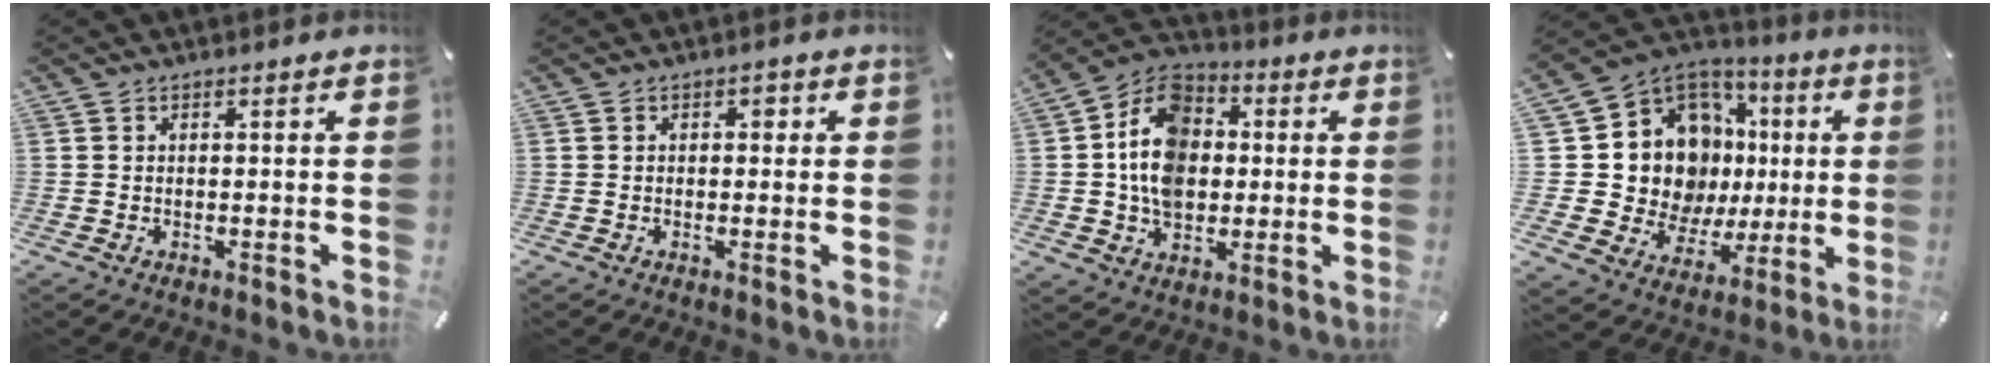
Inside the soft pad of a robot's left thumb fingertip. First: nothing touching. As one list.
[{"total": 1.6, "force": [0.3, 1.3, 1.0], "torque": [-0.005, 0.002, -0.002]}, {"total": 13.1, "force": [0.1, 10.9, 7.3], "torque": [-0.151, 0.015, -0.001]}, {"total": 16.7, "force": [2.7, 14.5, 7.9], "torque": [-0.156, -0.043, 0.076]}]